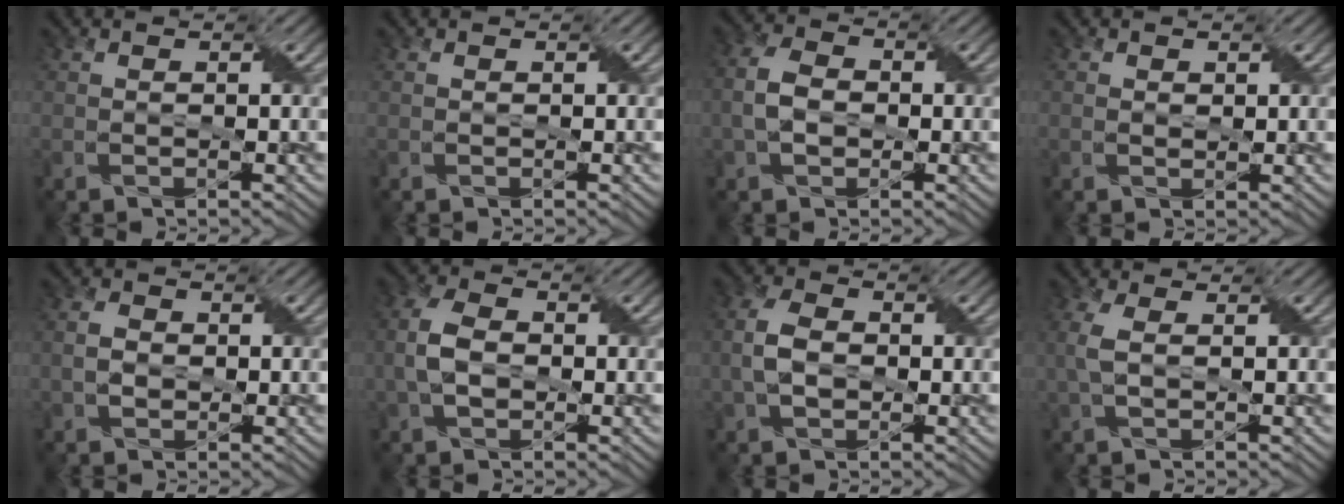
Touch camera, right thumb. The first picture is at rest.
{"total": 0.0}
{"total": 4.7, "force": [-0.6, 3.3, 3.3], "torque": [-0.083, 0.003, -0.016]}
{"total": 1.0, "force": [0.4, 0.8, 0.6], "torque": [-0.014, -0.003, 0.011]}
{"total": 2.7, "force": [-0.3, 2.2, 1.7], "torque": [-0.046, 0.003, -0.009]}
{"total": 5.7, "force": [-0.5, 3.8, 4.2], "torque": [-0.111, 0.005, -0.017]}
{"total": 5.2, "force": [-0.5, 3.6, 3.8], "torque": [-0.098, 0.004, -0.014]}
{"total": 3.0, "force": [0.4, 1.4, 2.7], "torque": [-0.079, 0.008, 0.005]}